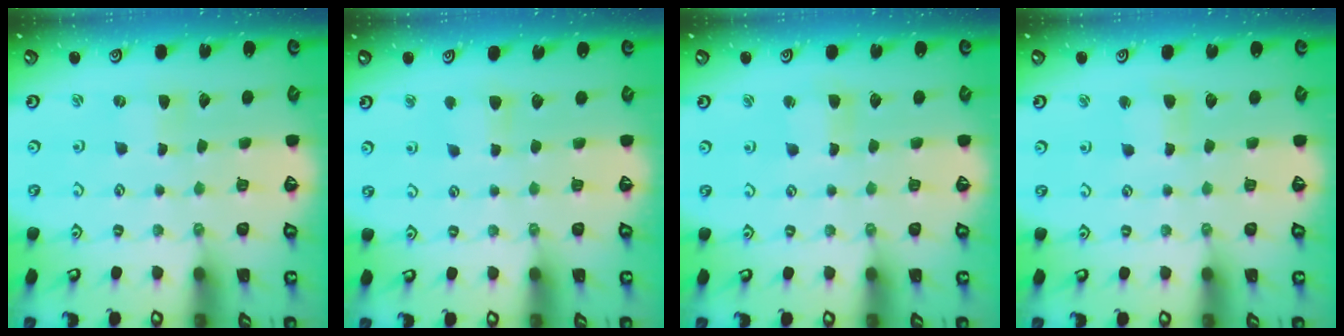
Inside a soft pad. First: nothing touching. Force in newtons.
{"total": 3.6, "press": 3.6, "slide": 0.6}
{"total": 2.1, "press": 2.1, "slide": 0.3}
{"total": 2.2, "press": 2.1, "slide": 0.5}